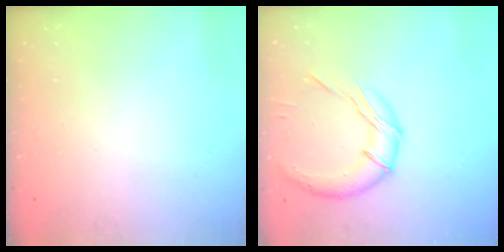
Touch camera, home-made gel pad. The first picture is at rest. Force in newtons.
{"total": 12.5, "press": 12.4, "slide": 0.7}